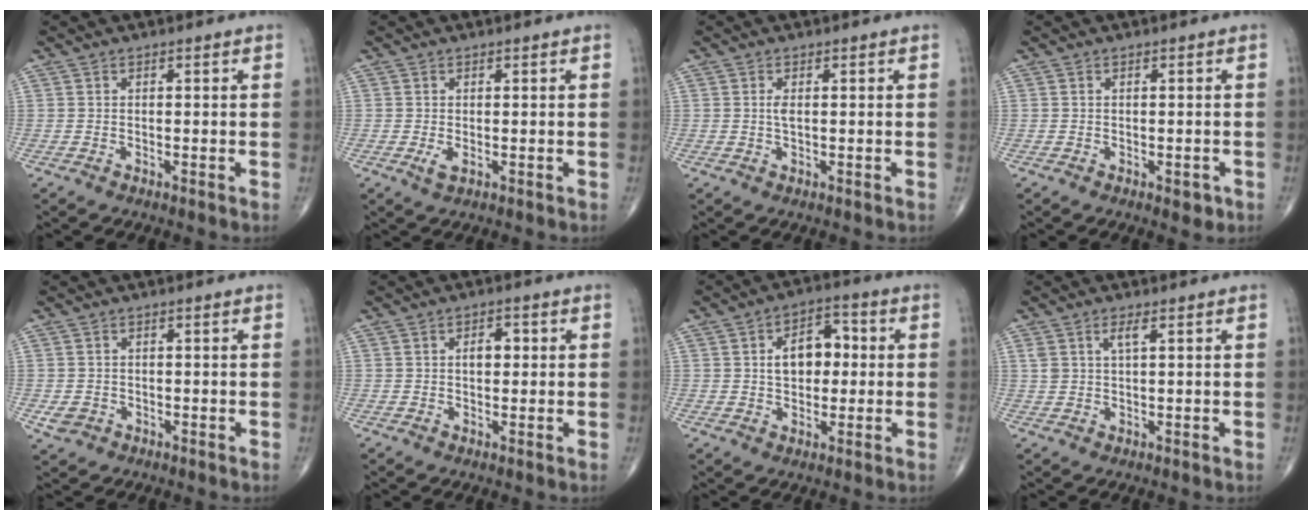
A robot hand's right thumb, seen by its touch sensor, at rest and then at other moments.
{"total": 1.6, "force": [-0.3, 0.8, 1.4], "torque": [-0.030, -0.006, -0.002]}
{"total": 1.4, "force": [0.2, 0.5, 1.3], "torque": [-0.029, -0.001, 0.004]}
{"total": 2.0, "force": [-0.8, 1.1, 1.5], "torque": [-0.011, 0.000, -0.007]}
{"total": 2.7, "force": [-0.8, 2.3, 1.1], "torque": [-0.017, 0.001, -0.007]}
{"total": 3.2, "force": [0.5, 1.9, 2.5], "torque": [-0.033, 0.007, 0.006]}
{"total": 9.0, "force": [1.0, 5.9, 6.8], "torque": [-0.079, 0.019, 0.011]}
{"total": 2.7, "force": [1.3, 0.8, 2.3], "torque": [-0.050, -0.001, 0.028]}